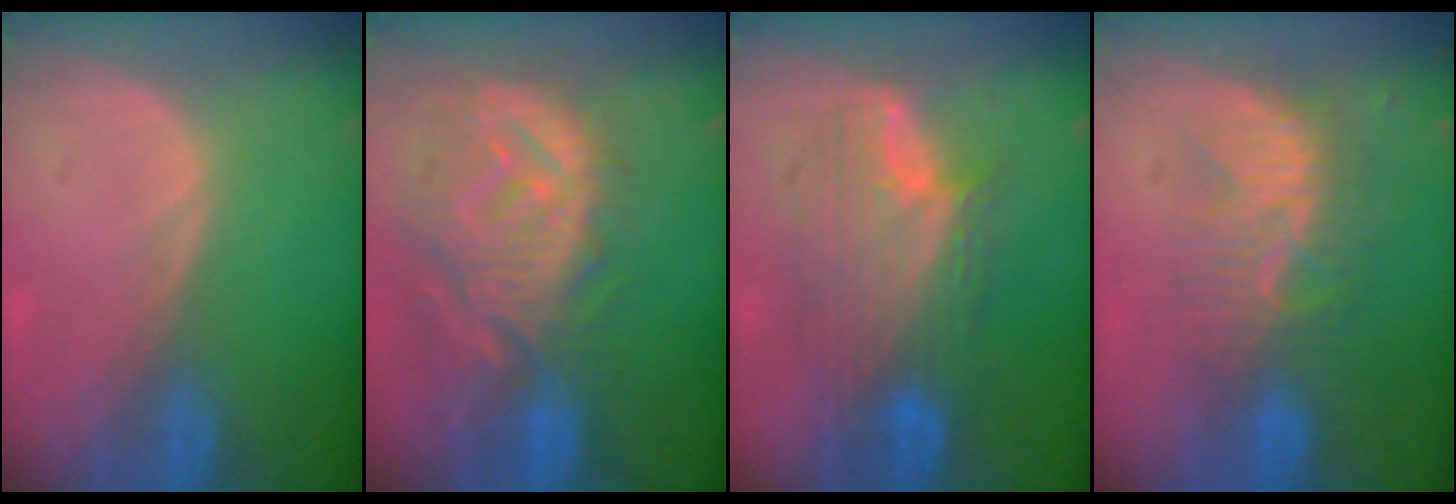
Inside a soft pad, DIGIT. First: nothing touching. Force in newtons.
{"total": 12.4, "press": 11.1, "slide": 5.5}
{"total": 9.1, "press": 9.0, "slide": 0.5}
{"total": 8.5, "press": 7.7, "slide": 3.6}